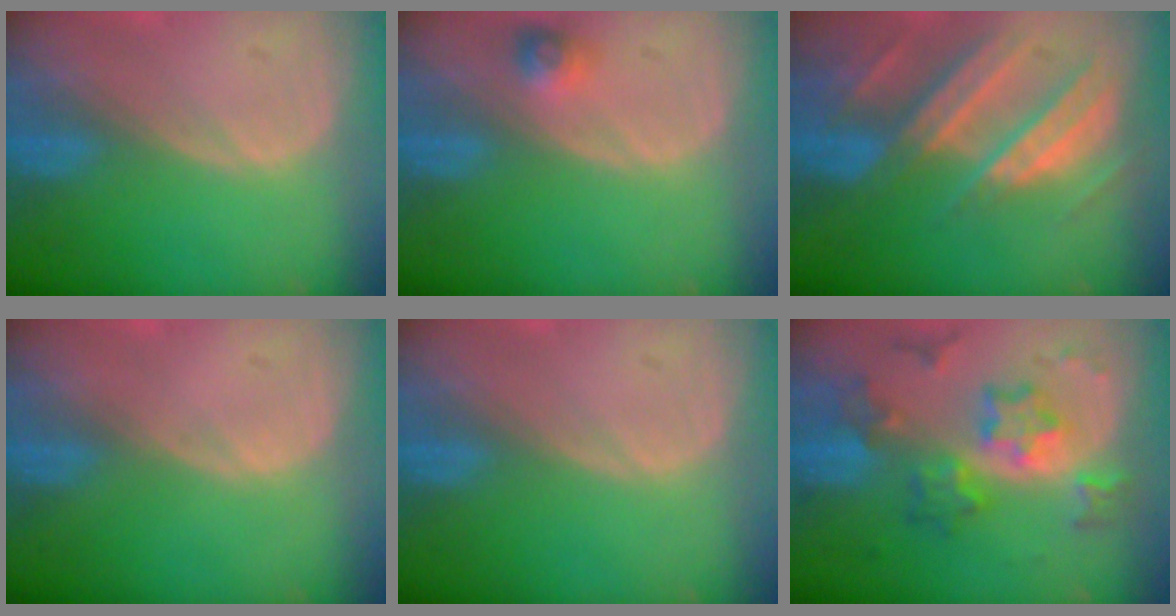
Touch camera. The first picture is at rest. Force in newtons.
{"total": 2.5, "press": 2.3, "slide": 1.0}
{"total": 10.4, "press": 9.1, "slide": 5.0}
{"total": 0.0}
{"total": 0.0}
{"total": 8.3, "press": 8.3, "slide": 0.6}